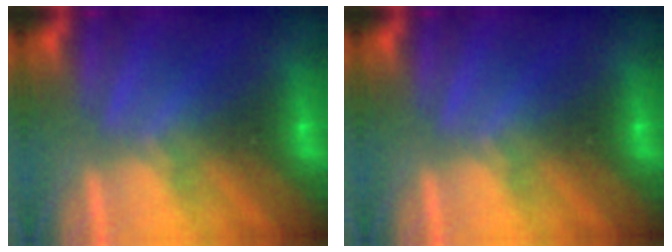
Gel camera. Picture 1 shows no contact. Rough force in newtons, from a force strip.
{"total": 0.0}